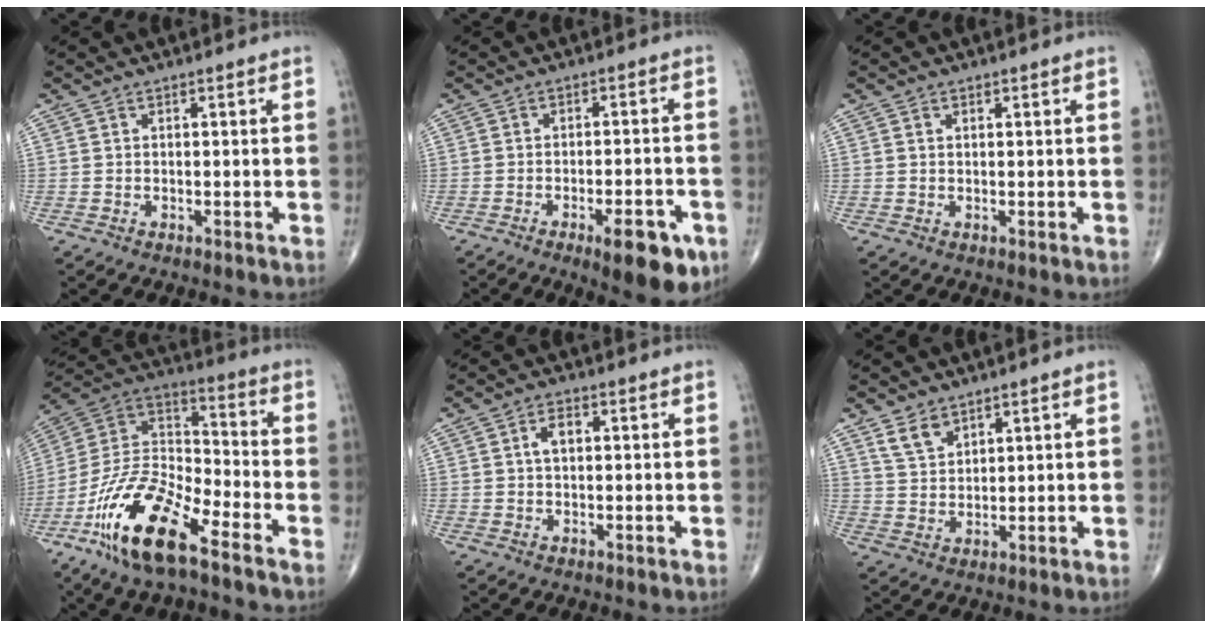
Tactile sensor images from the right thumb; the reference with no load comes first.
{"total": 10.4, "force": [-5.1, 3.5, 8.4], "torque": [-0.097, 0.015, -0.063]}
{"total": 0.8, "force": [0.4, 0.6, 0.5], "torque": [-0.008, -0.001, 0.006]}
{"total": 19.0, "force": [-11.5, 6.2, 13.8], "torque": [-0.264, 0.057, -0.222]}
{"total": 3.4, "force": [0.7, 2.0, 2.6], "torque": [-0.042, 0.007, 0.008]}
{"total": 4.7, "force": [3.3, 2.5, 2.1], "torque": [-0.026, -0.021, 0.070]}